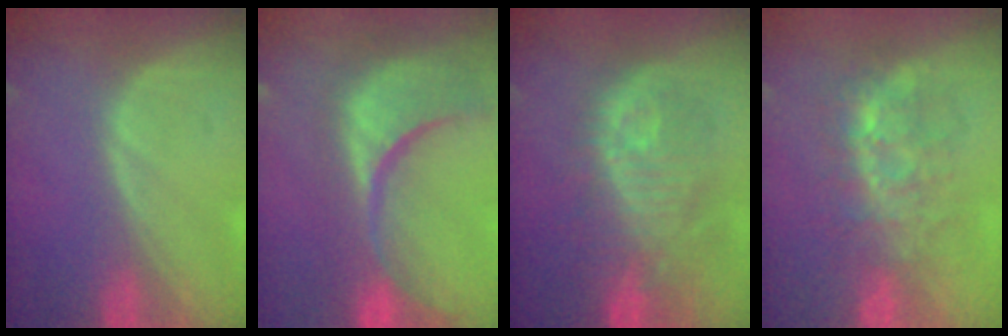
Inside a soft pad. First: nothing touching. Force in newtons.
{"total": 14.0, "press": 12.0, "slide": 7.3}
{"total": 10.2, "press": 10.1, "slide": 1.7}
{"total": 8.7, "press": 7.5, "slide": 4.4}